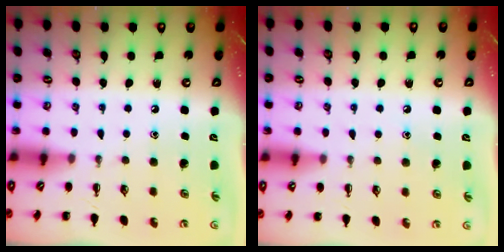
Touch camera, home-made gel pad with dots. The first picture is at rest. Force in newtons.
{"total": 6.5, "press": 6.2, "slide": 2.0}